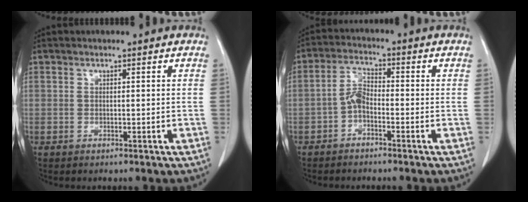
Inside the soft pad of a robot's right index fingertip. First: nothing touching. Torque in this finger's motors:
{"motor_torque": [0.49, -0.35, 0.24, 0.07]}